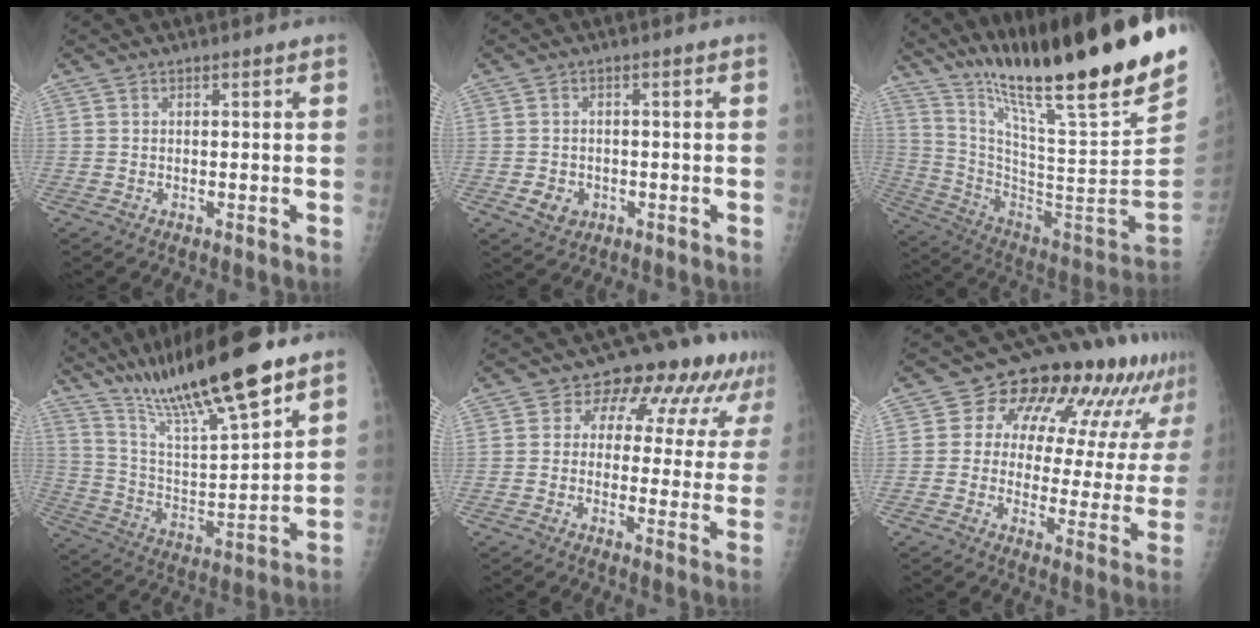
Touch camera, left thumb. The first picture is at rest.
{"total": 3.3, "force": [-0.9, 2.8, 1.5], "torque": [-0.019, 0.002, -0.007]}
{"total": 32.5, "force": [23.7, 2.0, 22.1], "torque": [-0.340, -0.141, 0.381]}
{"total": 20.6, "force": [15.8, 2.3, 13.0], "torque": [-0.208, -0.070, 0.287]}
{"total": 14.0, "force": [7.8, 8.5, 7.8], "torque": [-0.055, -0.010, 0.083]}
{"total": 19.5, "force": [11.0, 9.9, 12.7], "torque": [-0.131, -0.017, 0.134]}